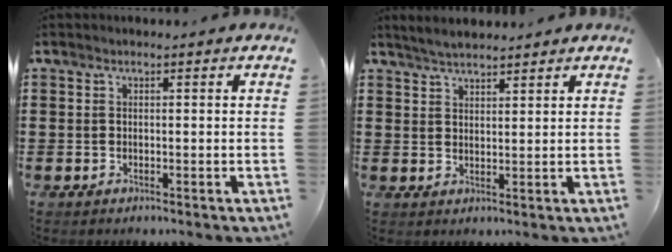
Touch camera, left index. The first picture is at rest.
{"total": 2.8, "force": [2.8, 0.3, 0.4], "torque": [-0.016, 0.000, 0.053]}